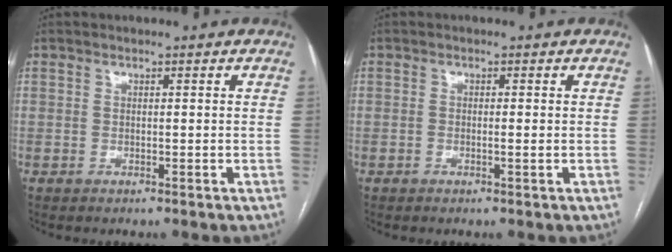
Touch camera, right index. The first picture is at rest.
{"total": 0.8, "force": [-0.2, 0.0, 0.8], "torque": [-0.016, -0.001, -0.003]}